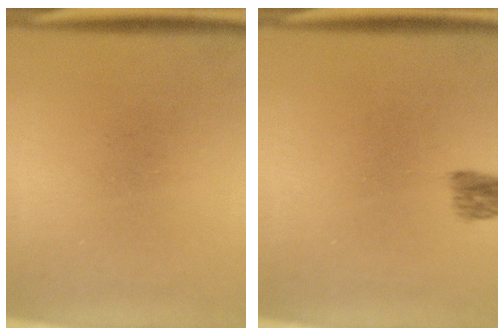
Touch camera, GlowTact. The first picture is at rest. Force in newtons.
{"total": 2.5}